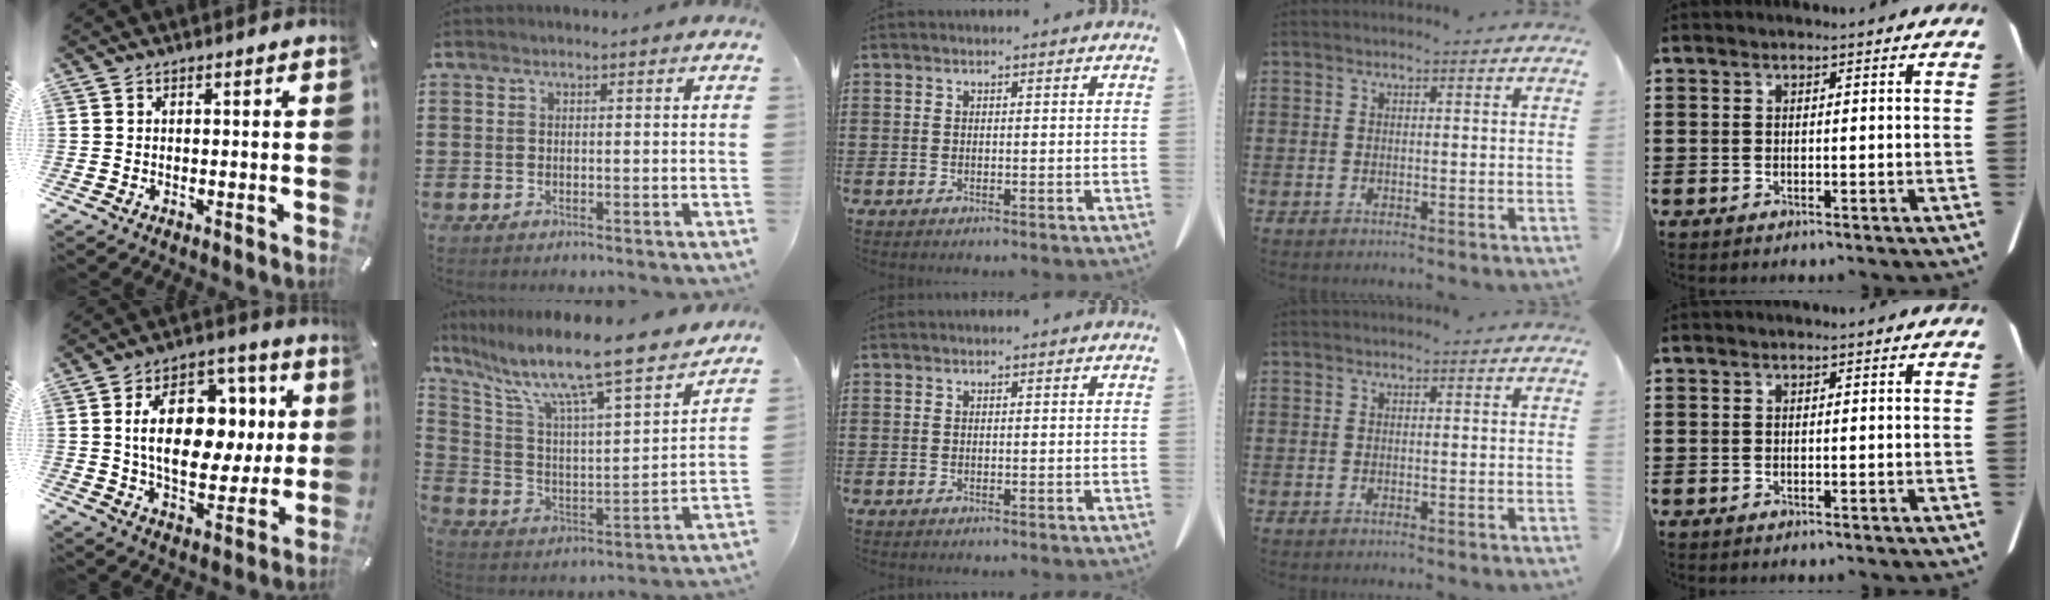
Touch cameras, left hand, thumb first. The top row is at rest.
{"thumb": {"total": 17.9, "force": [2.9, 12.0, 13.0], "torque": [-0.211, 0.007, 0.054]}, "index": {"total": 11.1, "force": [9.0, 0.4, 6.5], "torque": [-0.153, -0.071, 0.142]}}